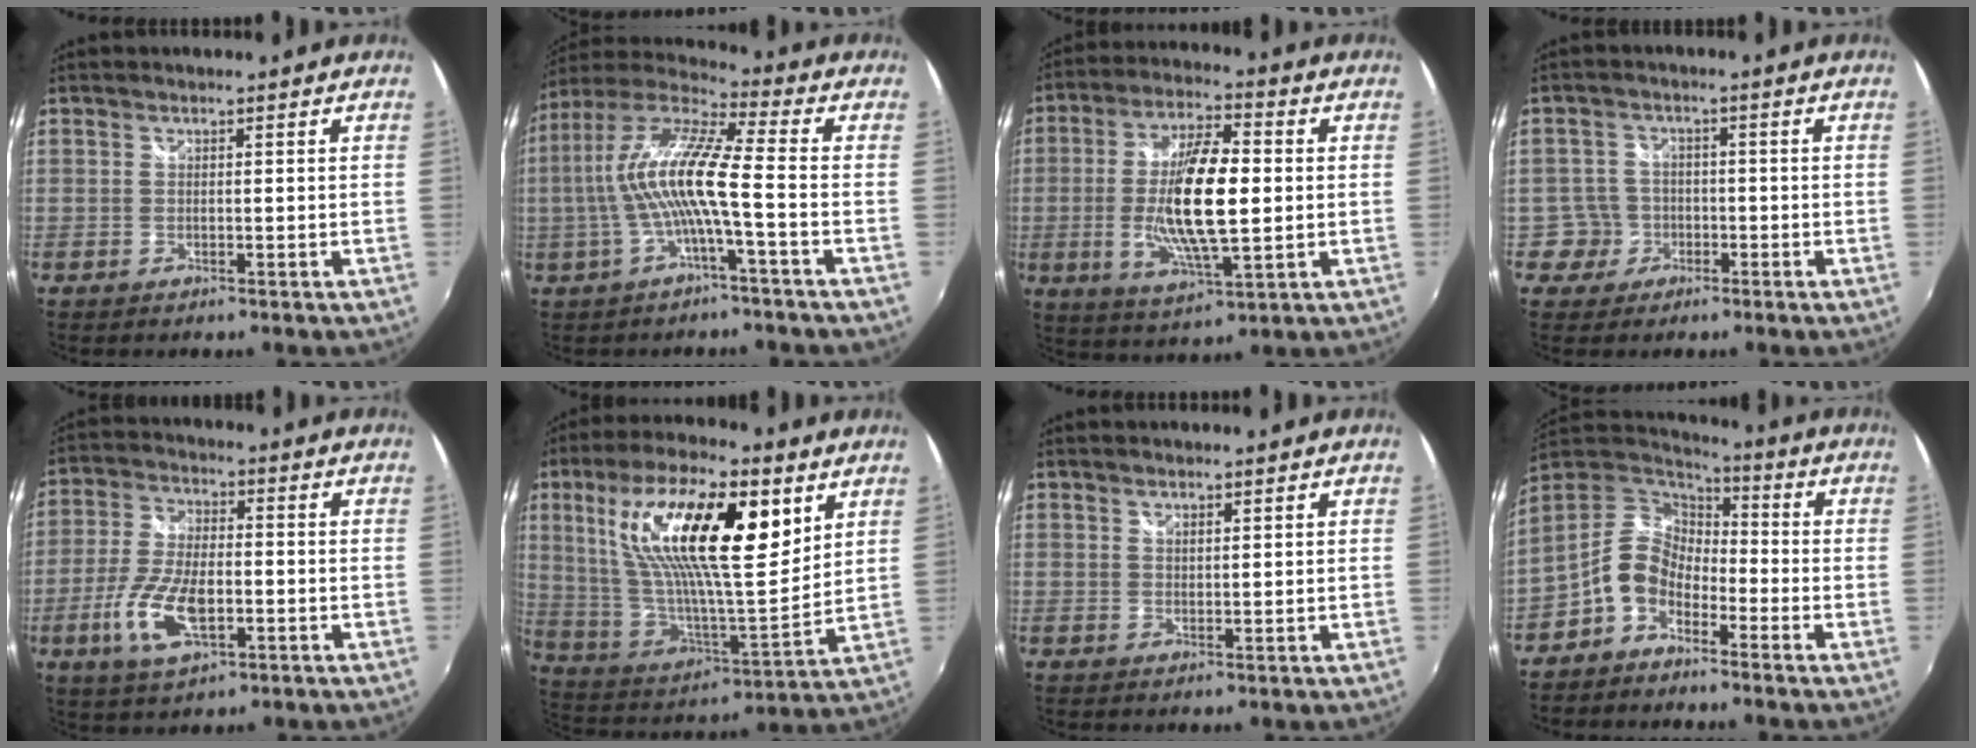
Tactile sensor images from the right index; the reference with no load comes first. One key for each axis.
{"total": 13.2, "fx": -2.1, "fy": 1.0, "fz": 13.0, "tx": -0.241, "ty": 0.006, "tz": -0.040}
{"total": 15.0, "fx": -0.7, "fy": 4.5, "fz": 14.3, "tx": -0.276, "ty": -0.003, "tz": -0.009}
{"total": 4.6, "fx": -1.7, "fy": 4.3, "fz": -0.2, "tx": 0.002, "ty": 0.020, "tz": -0.030}
{"total": 11.7, "fx": -3.8, "fy": 5.2, "fz": 9.9, "tx": -0.208, "ty": -0.007, "tz": -0.069}
{"total": 26.0, "fx": 10.8, "fy": 8.2, "fz": 22.2, "tx": -0.400, "ty": 0.020, "tz": 0.192}
{"total": 1.3, "fx": 1.1, "fy": 0.5, "fz": 0.4, "tx": -0.004, "ty": 0.000, "tz": 0.018}
{"total": 10.1, "fx": -5.3, "fy": 6.7, "fz": 5.4, "tx": -0.119, "ty": 0.027, "tz": -0.112}